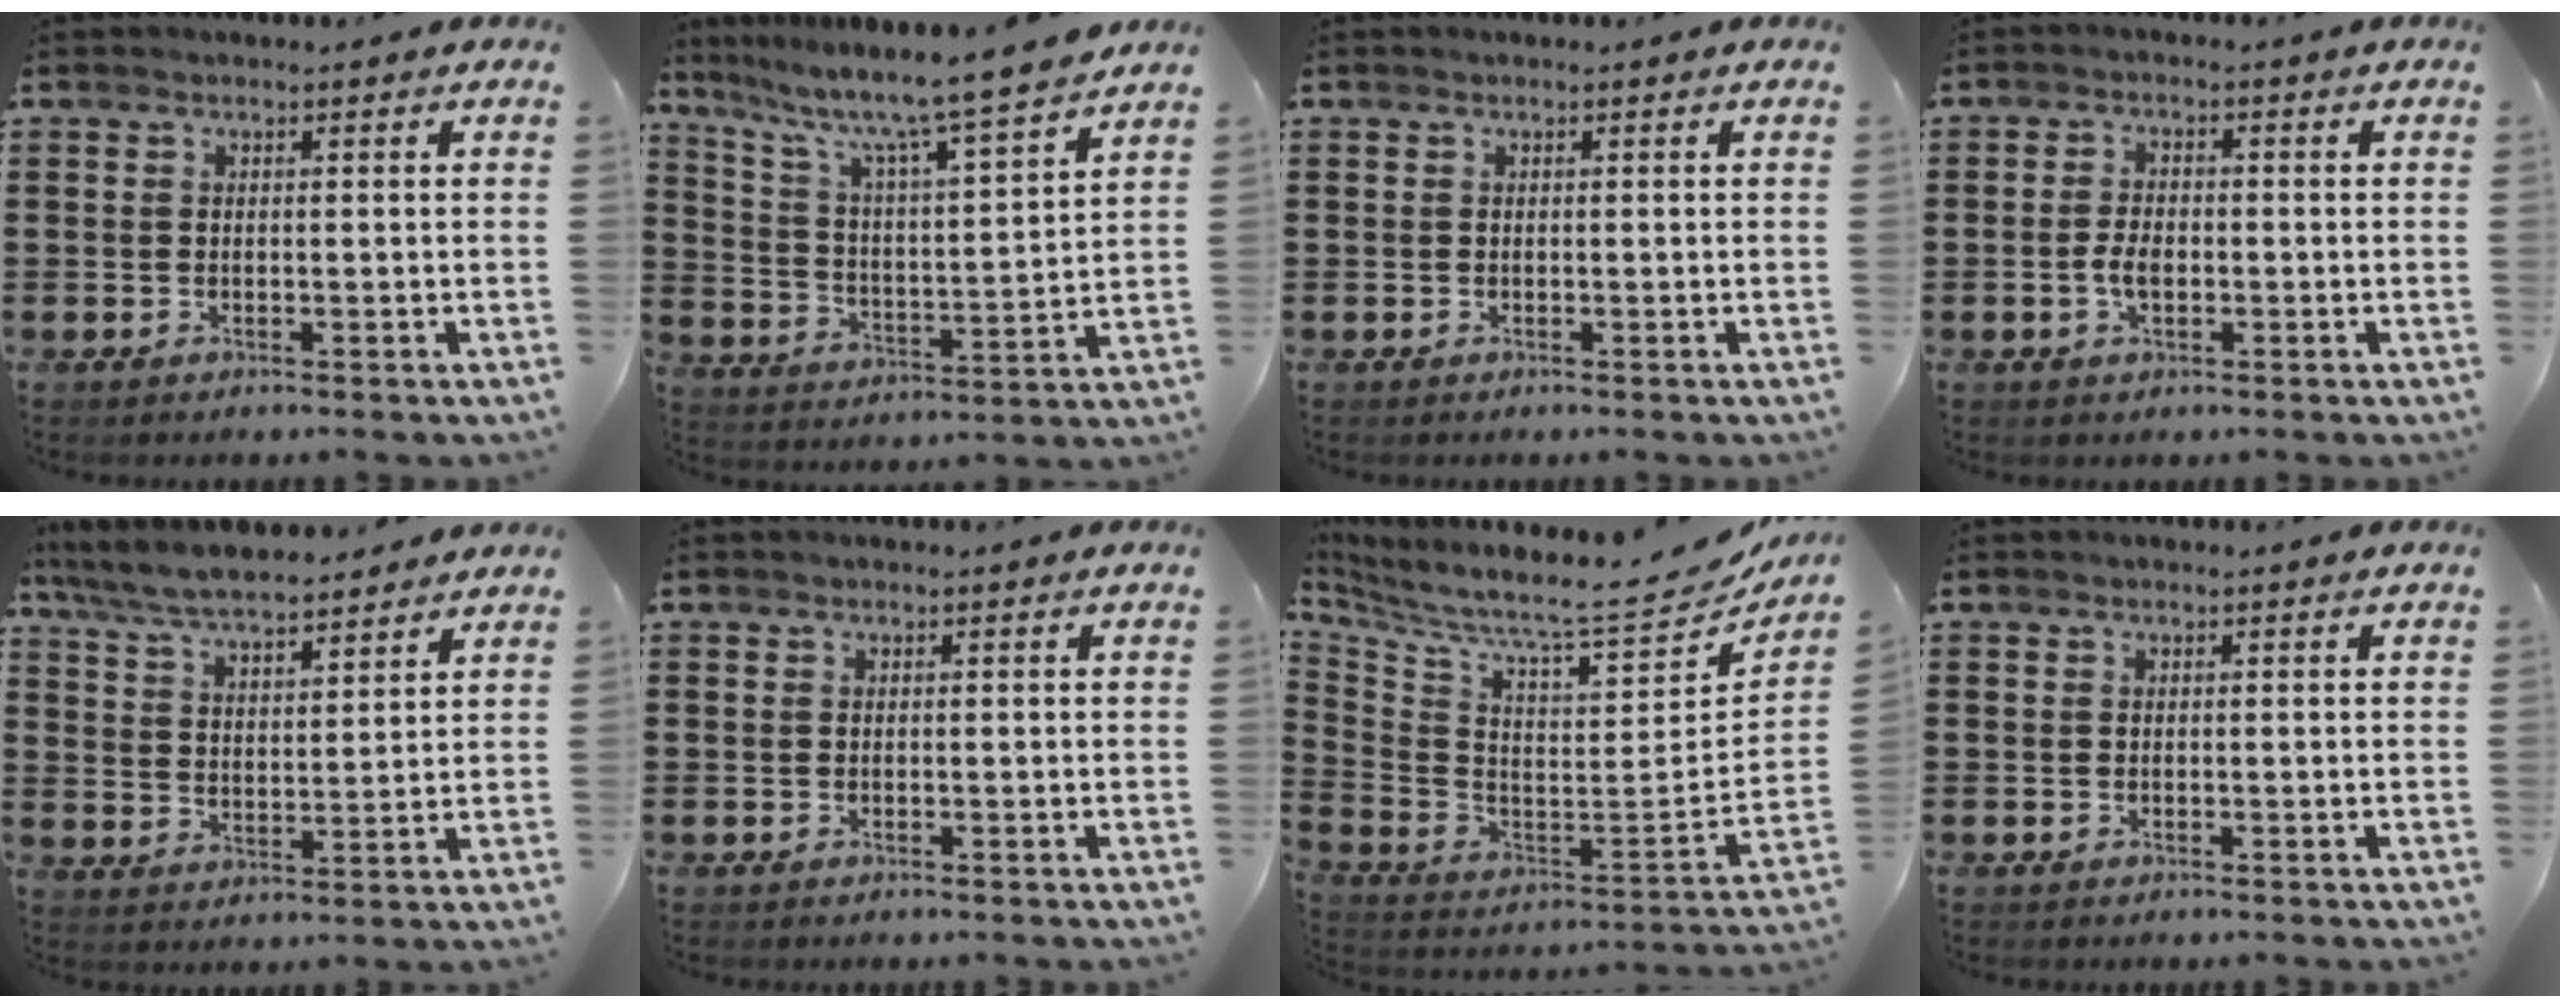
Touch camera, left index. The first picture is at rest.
{"total": 7.9, "force": [6.7, -0.4, 4.3], "torque": [-0.109, -0.053, 0.104]}
{"total": 0.0}
{"total": 3.1, "force": [-0.6, 1.5, 2.6], "torque": [-0.065, -0.002, -0.015]}
{"total": 6.8, "force": [6.4, 0.8, 2.2], "torque": [-0.069, -0.027, 0.115]}
{"total": 0.0}
{"total": 7.3, "force": [6.8, -0.5, 2.6], "torque": [-0.083, -0.083, 0.102]}
{"total": 0.0}